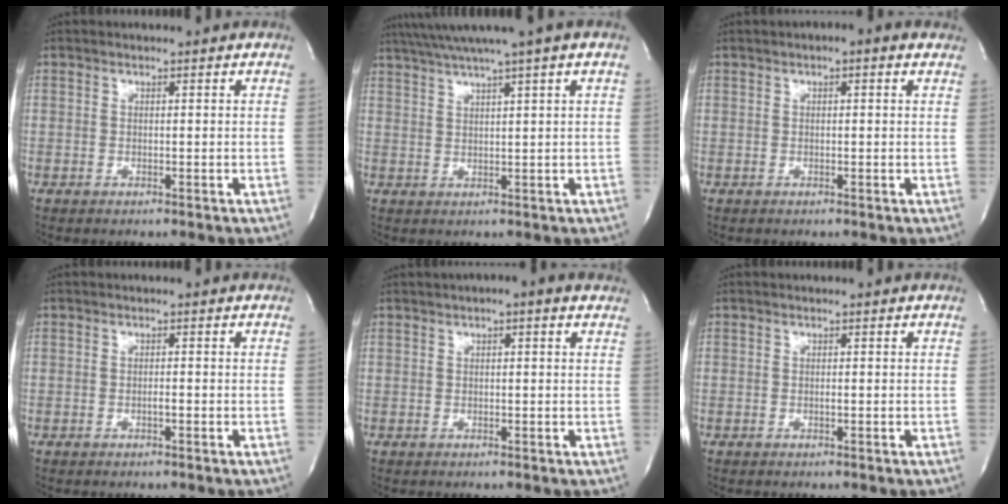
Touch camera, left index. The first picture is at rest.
{"total": 8.3, "force": [6.0, -1.6, 5.5], "torque": [-0.095, 0.024, 0.090]}
{"total": 2.2, "force": [1.0, 0.8, 1.9], "torque": [-0.031, 0.009, 0.007]}
{"total": 0.7, "force": [-0.4, 0.1, 0.5], "torque": [-0.011, 0.000, -0.008]}
{"total": 3.5, "force": [2.0, 0.7, 2.8], "torque": [-0.043, 0.019, 0.021]}
{"total": 0.0}